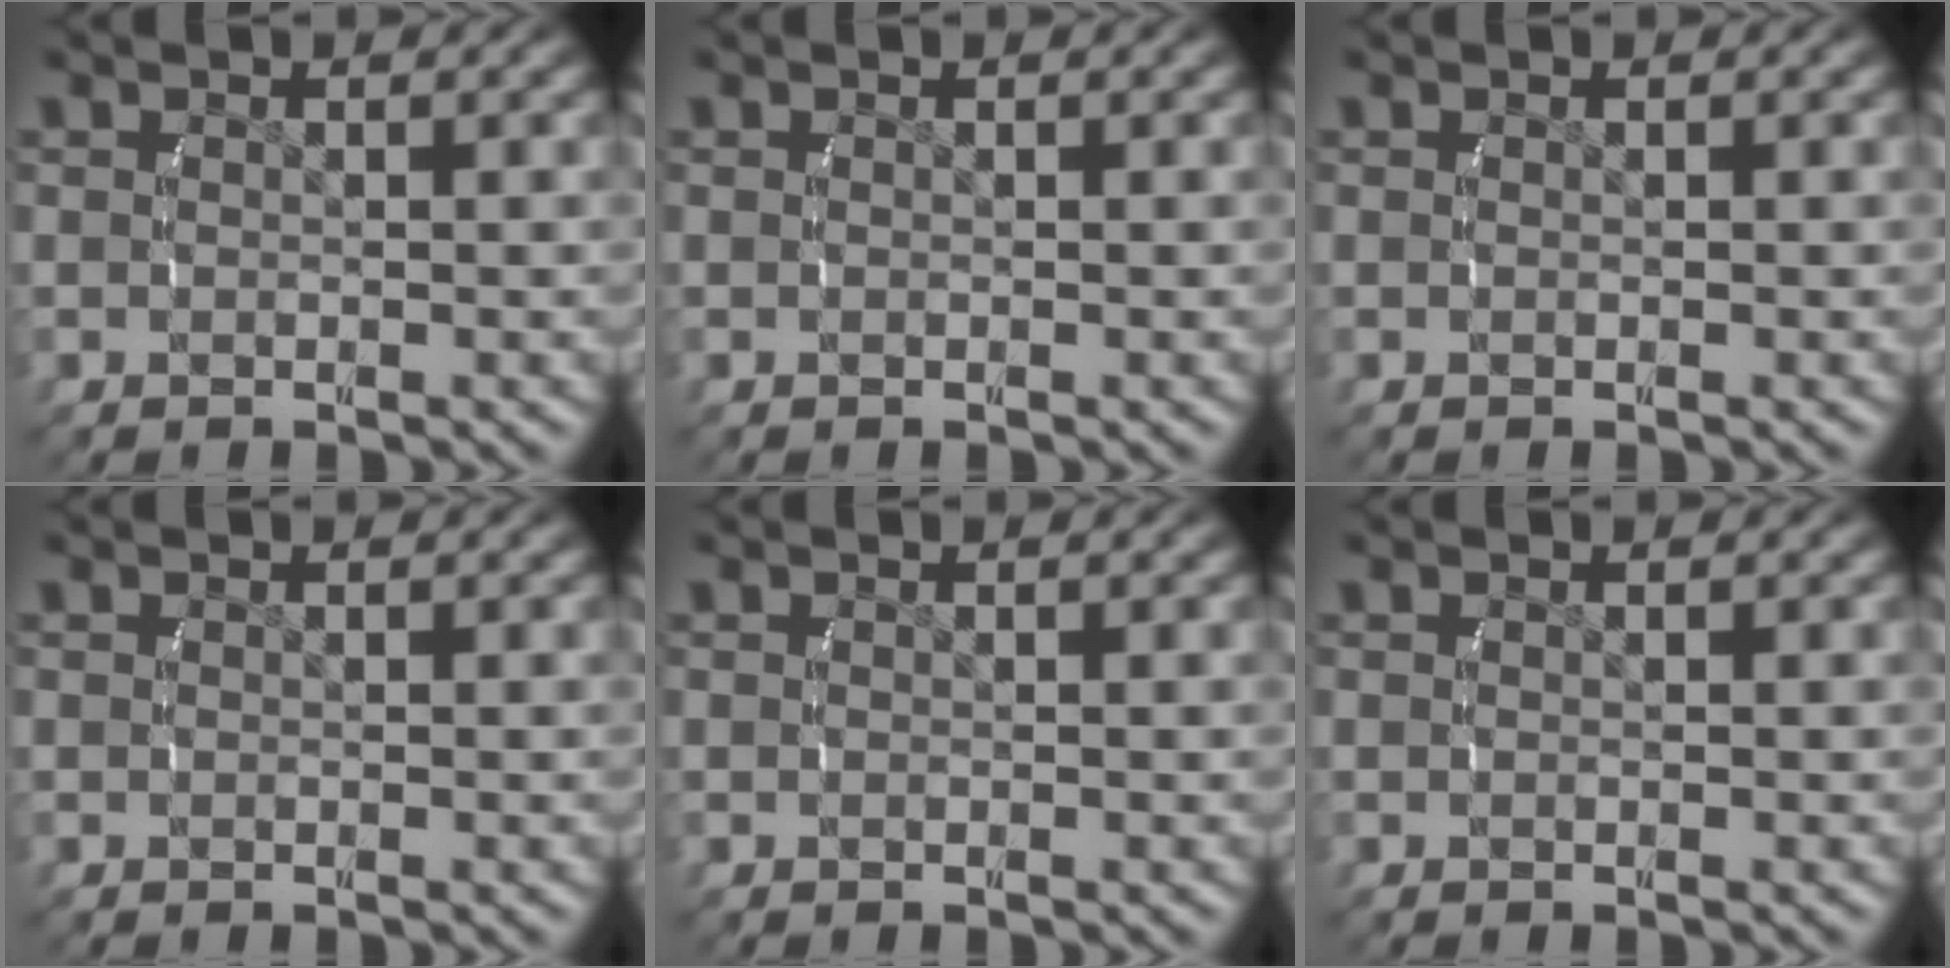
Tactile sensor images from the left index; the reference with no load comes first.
{"total": 0.0}
{"total": 0.0}
{"total": 0.0}
{"total": 0.0}
{"total": 0.0}